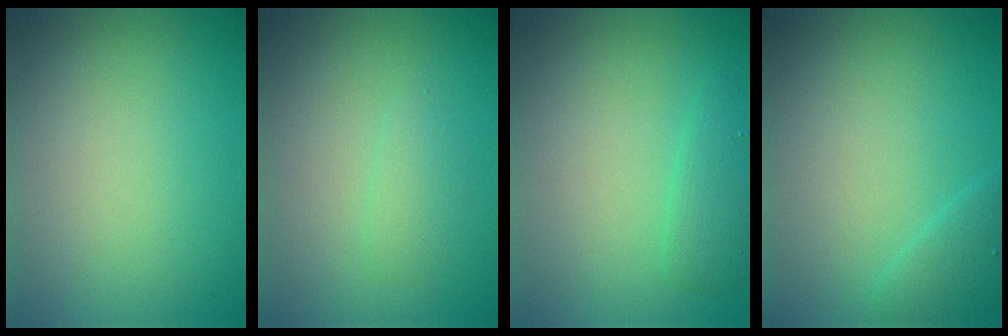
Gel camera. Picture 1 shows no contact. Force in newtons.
{"total": 1.2, "press": 1.2, "slide": 0.1}
{"total": 1.8, "press": 1.8, "slide": 0.2}
{"total": 1.6, "press": 1.6, "slide": 0.1}